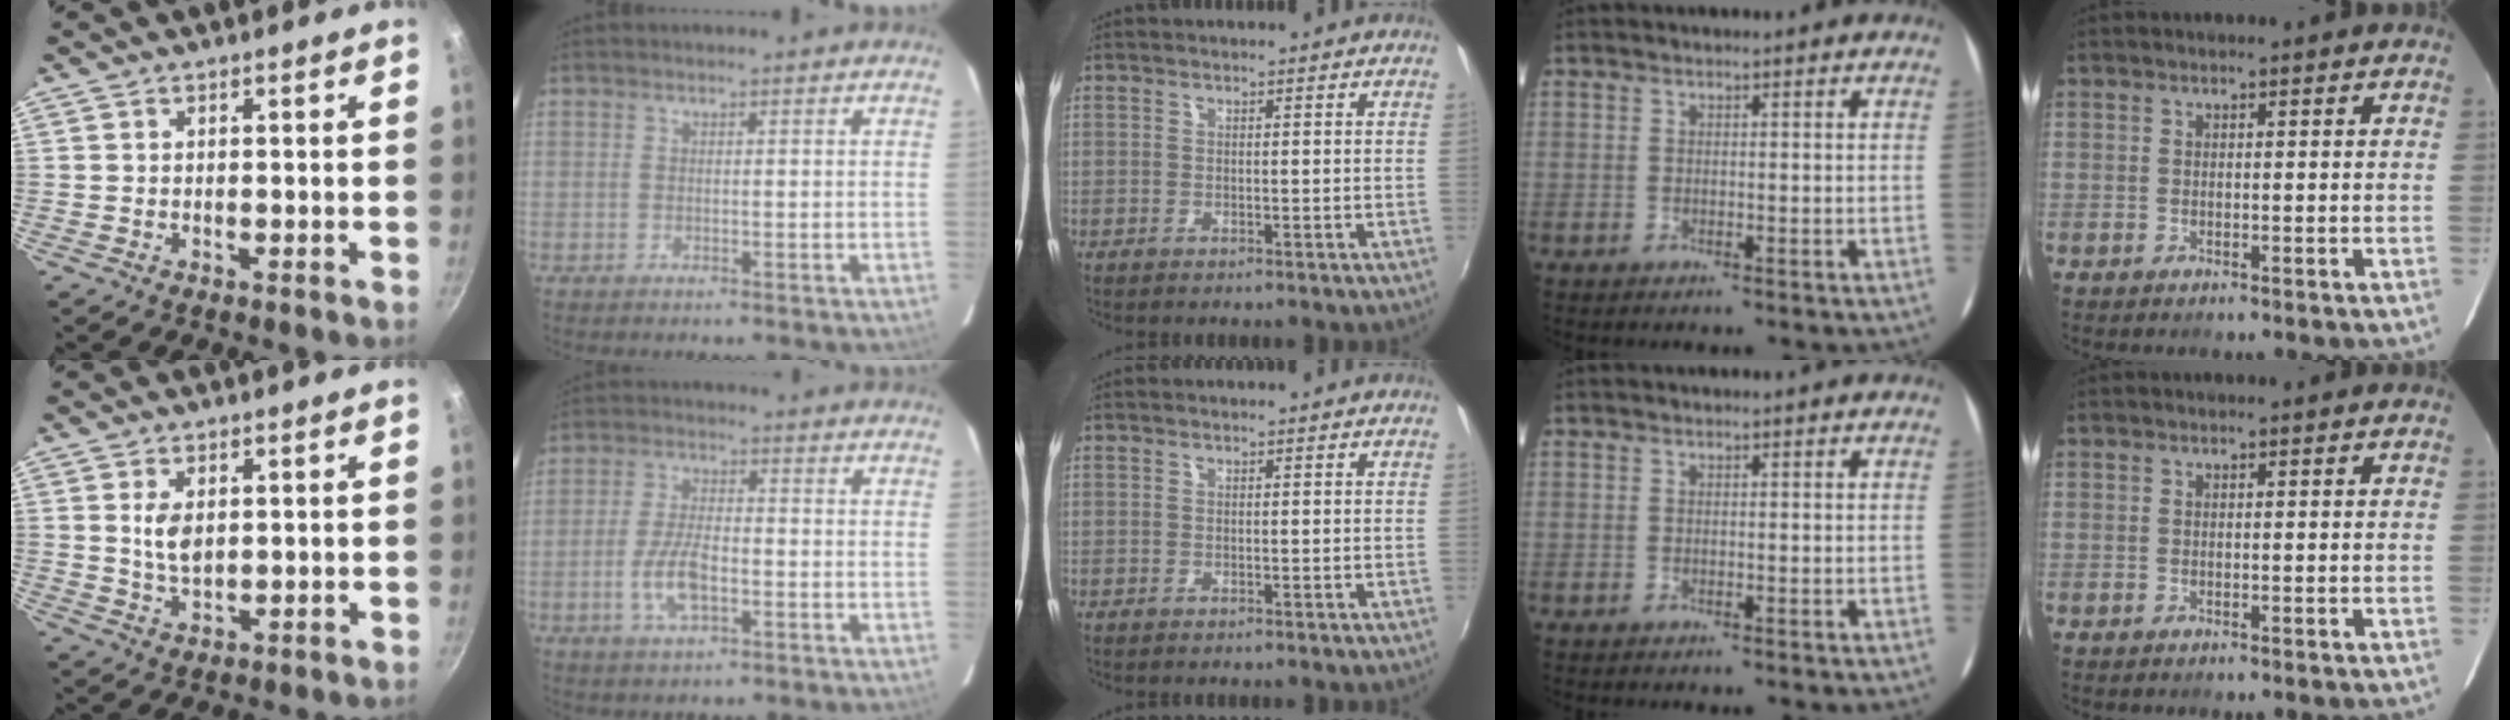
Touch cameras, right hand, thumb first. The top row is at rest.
{"thumb": {"total": 4.9, "force": [1.1, 3.0, 3.8], "torque": [-0.065, -0.012, 0.023]}, "index": {"total": 7.5, "force": [-2.6, 3.1, 6.4], "torque": [-0.135, -0.001, -0.048]}}